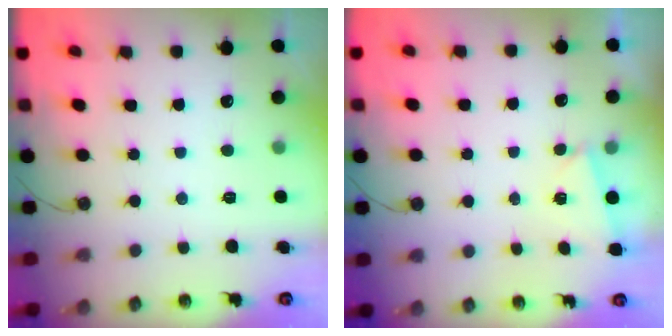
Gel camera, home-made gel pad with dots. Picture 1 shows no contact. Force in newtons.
{"total": 2.0, "press": 0.9, "slide": 1.8}